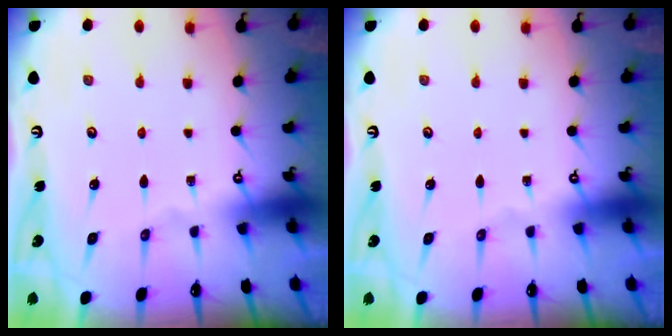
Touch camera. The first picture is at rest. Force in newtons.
{"total": 0.0}